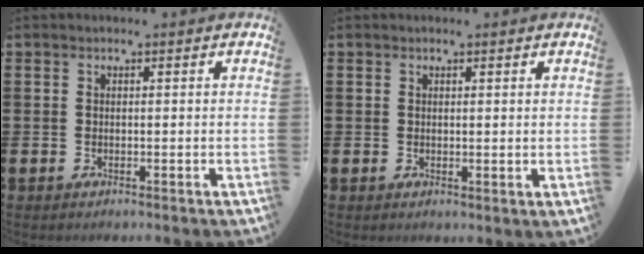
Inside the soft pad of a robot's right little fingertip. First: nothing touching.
{"total": 0.0}